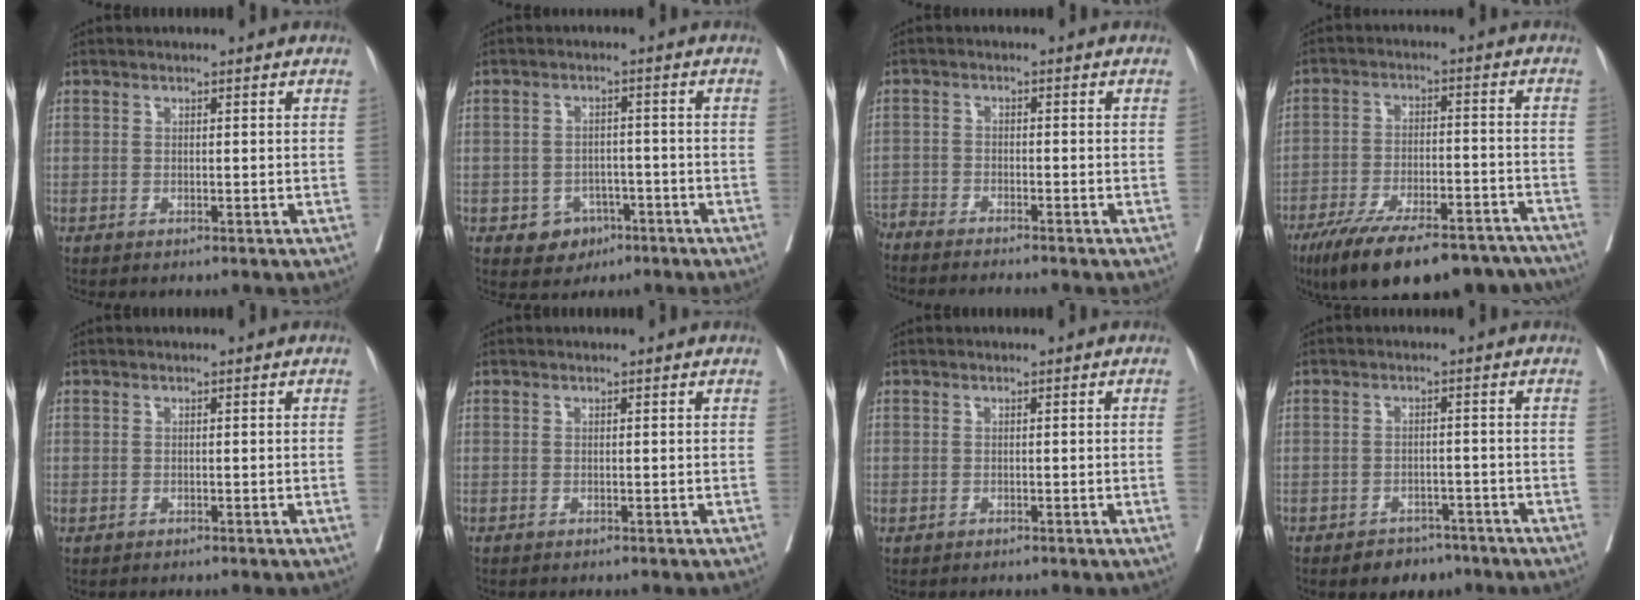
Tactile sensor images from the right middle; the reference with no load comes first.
{"total": 4.2, "force": [-2.2, 3.4, 1.2], "torque": [-0.007, 0.010, -0.023]}
{"total": 9.4, "force": [-8.9, -0.1, 3.1], "torque": [-0.033, -0.011, -0.145]}
{"total": 21.1, "force": [-17.1, 5.7, 11.0], "torque": [-0.145, 0.001, -0.249]}
{"total": 0.0}
{"total": 0.0}
{"total": 0.7, "force": [0.0, -0.2, 0.7], "torque": [-0.011, 0.003, 0.001]}
{"total": 4.0, "force": [-3.0, 2.5, 1.0], "torque": [-0.007, 0.007, -0.038]}